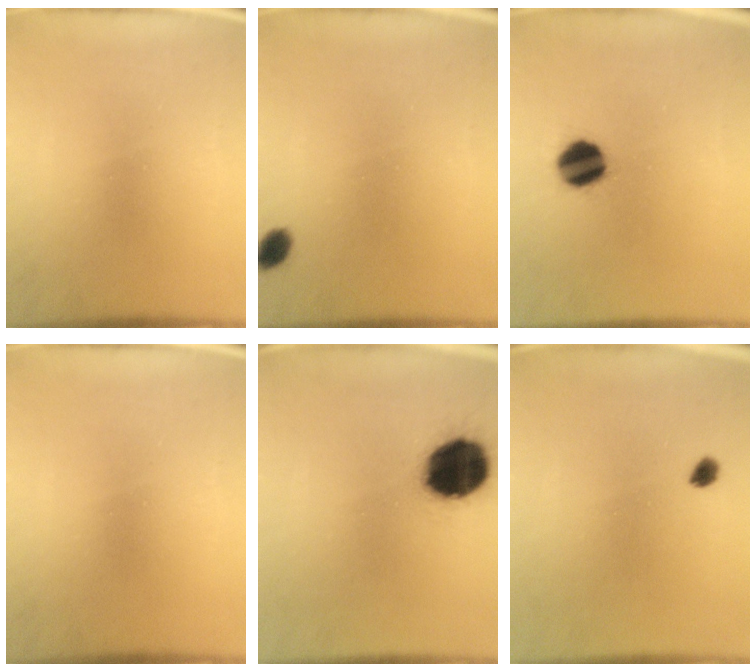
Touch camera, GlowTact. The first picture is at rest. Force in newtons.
{"total": 2.3}
{"total": 8.9}
{"total": 0.0}
{"total": 18.2}
{"total": 1.7}